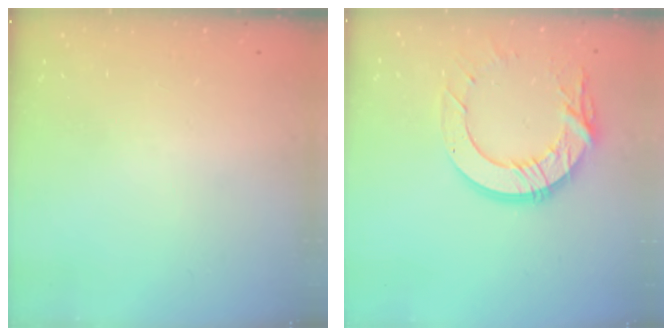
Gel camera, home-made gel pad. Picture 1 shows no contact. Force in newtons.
{"total": 14.5, "press": 14.5, "slide": 1.3}